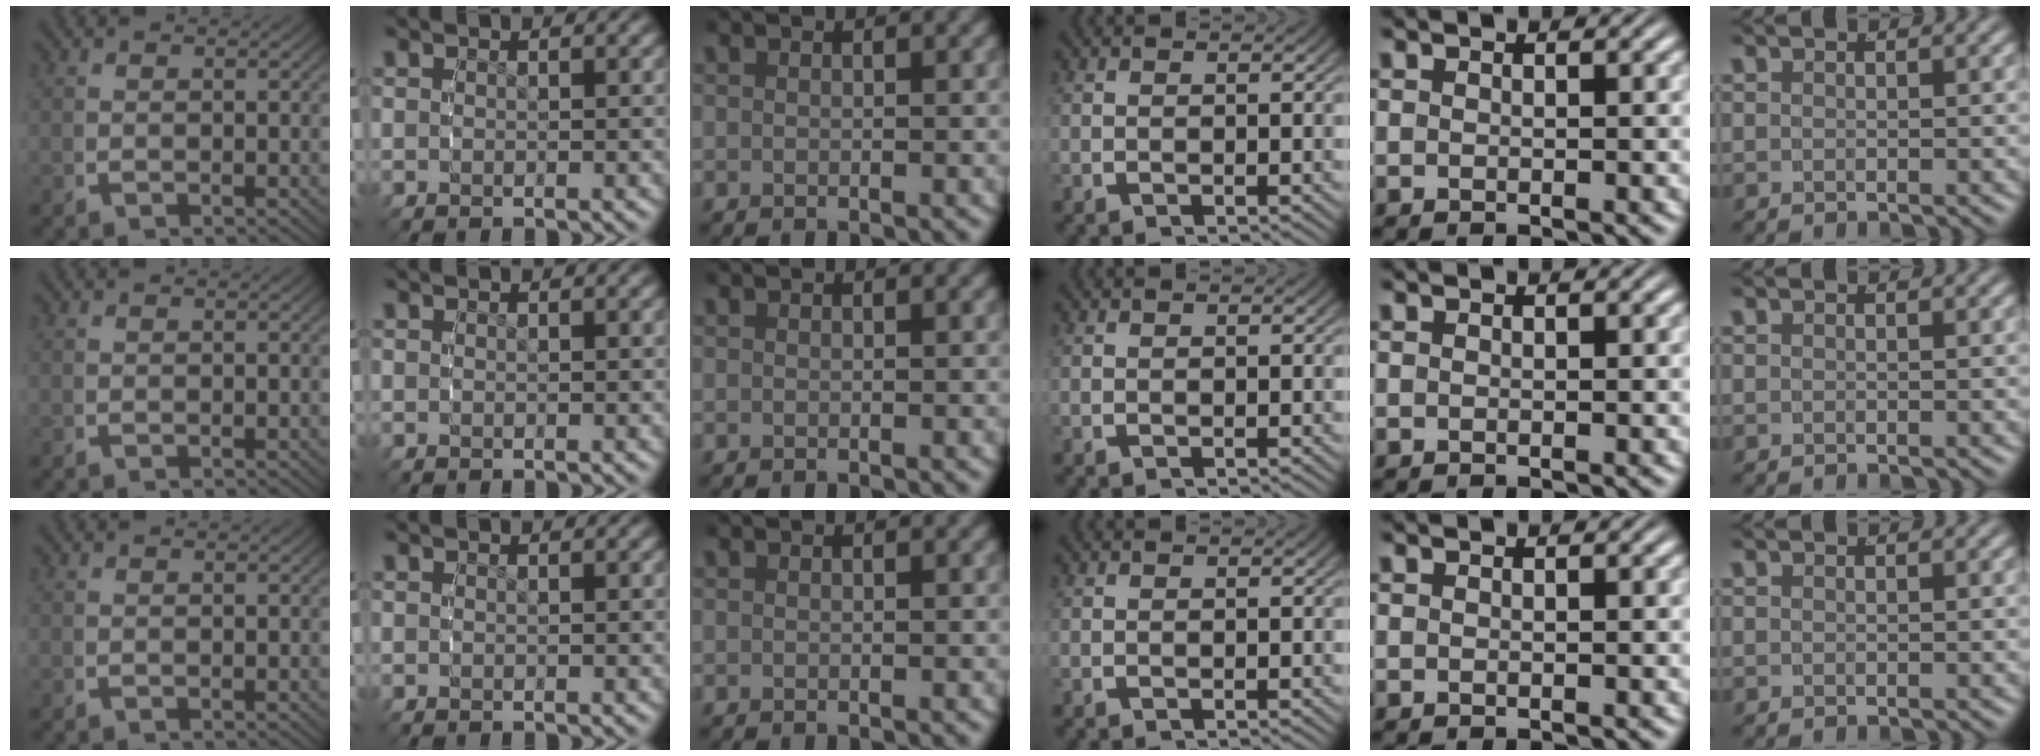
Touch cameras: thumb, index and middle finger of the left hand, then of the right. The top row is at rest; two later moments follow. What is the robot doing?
{"motion": "reach", "object": "jewelry box"}